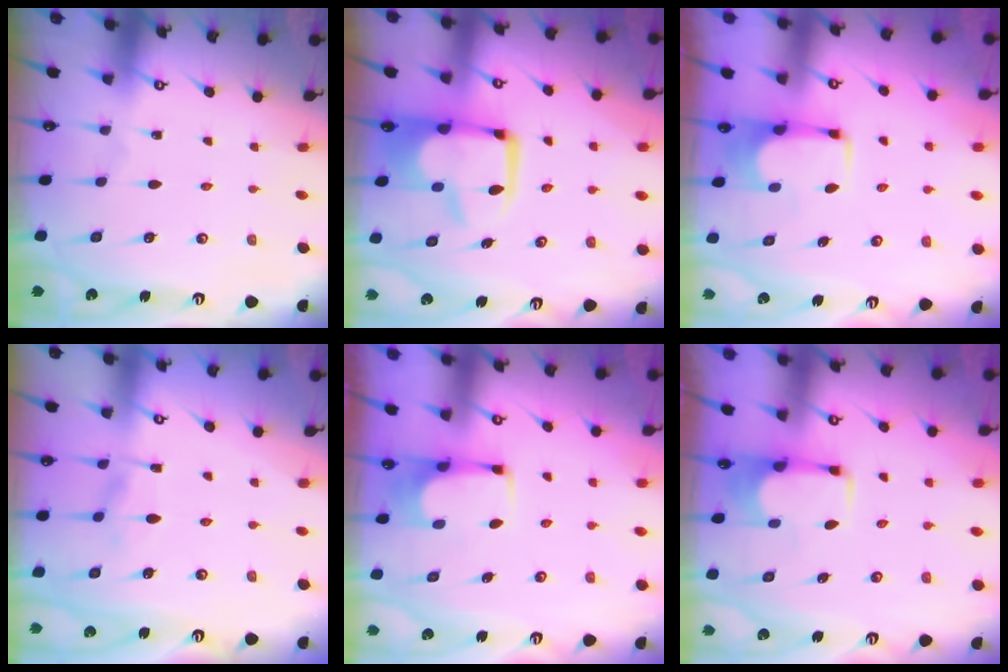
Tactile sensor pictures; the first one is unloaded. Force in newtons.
{"total": 3.7, "press": 3.4, "slide": 1.5}
{"total": 3.6, "press": 3.6, "slide": 0.0}
{"total": 2.2, "press": 1.9, "slide": 1.2}
{"total": 5.9, "press": 5.9, "slide": 0.3}
{"total": 1.9, "press": 1.8, "slide": 0.7}